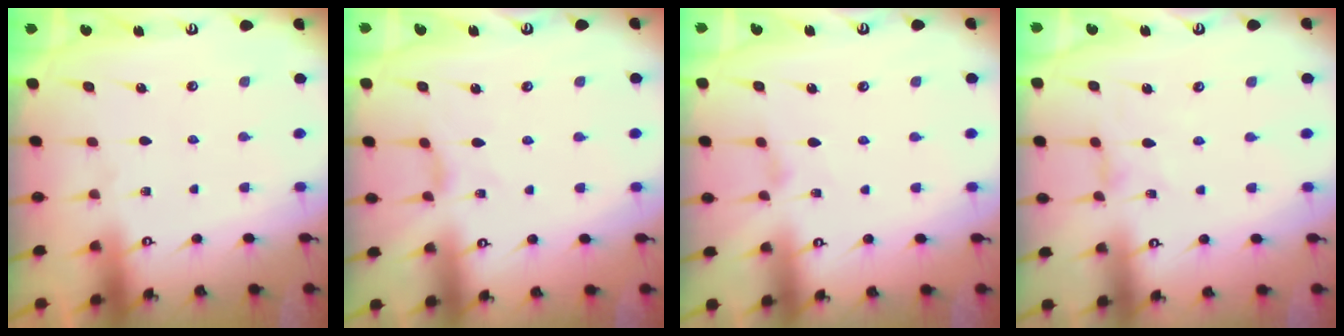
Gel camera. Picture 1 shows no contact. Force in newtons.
{"total": 1.7, "press": 1.6, "slide": 0.4}
{"total": 1.5, "press": 1.4, "slide": 0.4}
{"total": 1.6, "press": 1.5, "slide": 0.3}